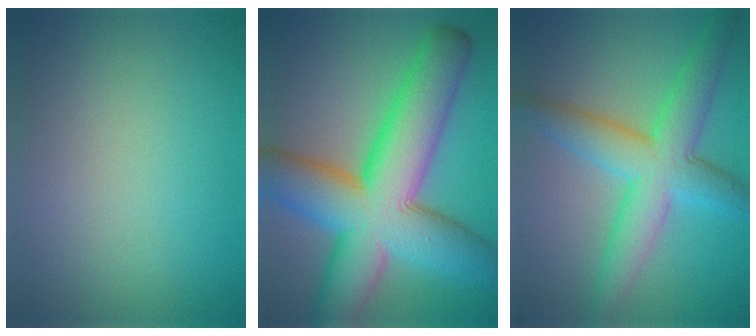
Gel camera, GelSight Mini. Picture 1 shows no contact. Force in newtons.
{"total": 14.8, "press": 14.8, "slide": 0.5}
{"total": 7.1, "press": 7.1, "slide": 0.1}